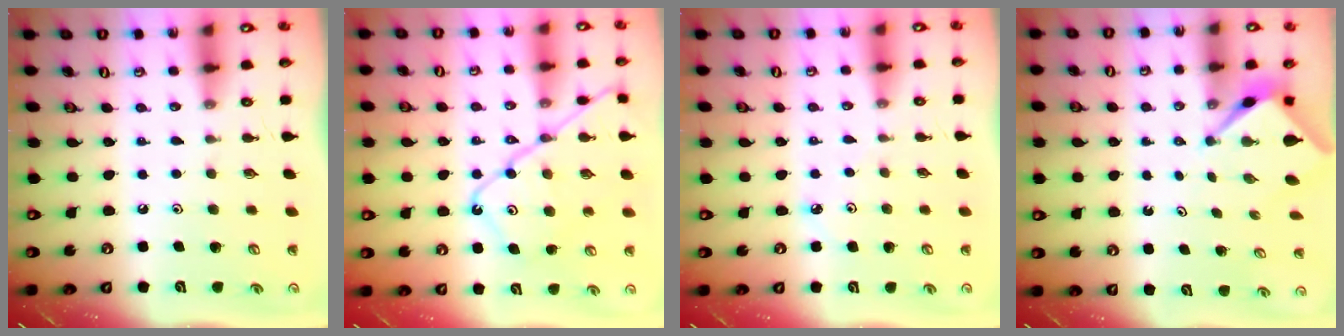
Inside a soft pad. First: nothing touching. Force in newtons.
{"total": 15.1, "press": 15.0, "slide": 1.5}
{"total": 2.3, "press": 2.3, "slide": 0.2}
{"total": 2.6, "press": 2.6, "slide": 0.2}